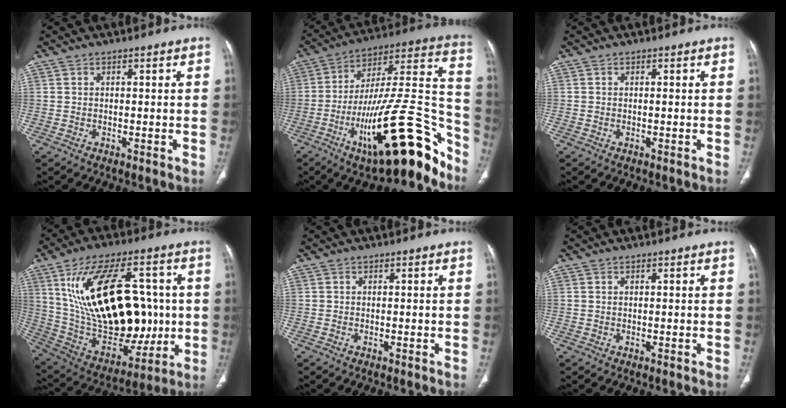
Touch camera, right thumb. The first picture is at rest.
{"total": 28.5, "force": [-15.4, 8.5, 22.5], "torque": [-0.283, 0.098, -0.238]}
{"total": 0.0}
{"total": 29.1, "force": [3.9, 16.0, 24.1], "torque": [-0.400, -0.003, 0.089]}
{"total": 0.0}
{"total": 0.0}